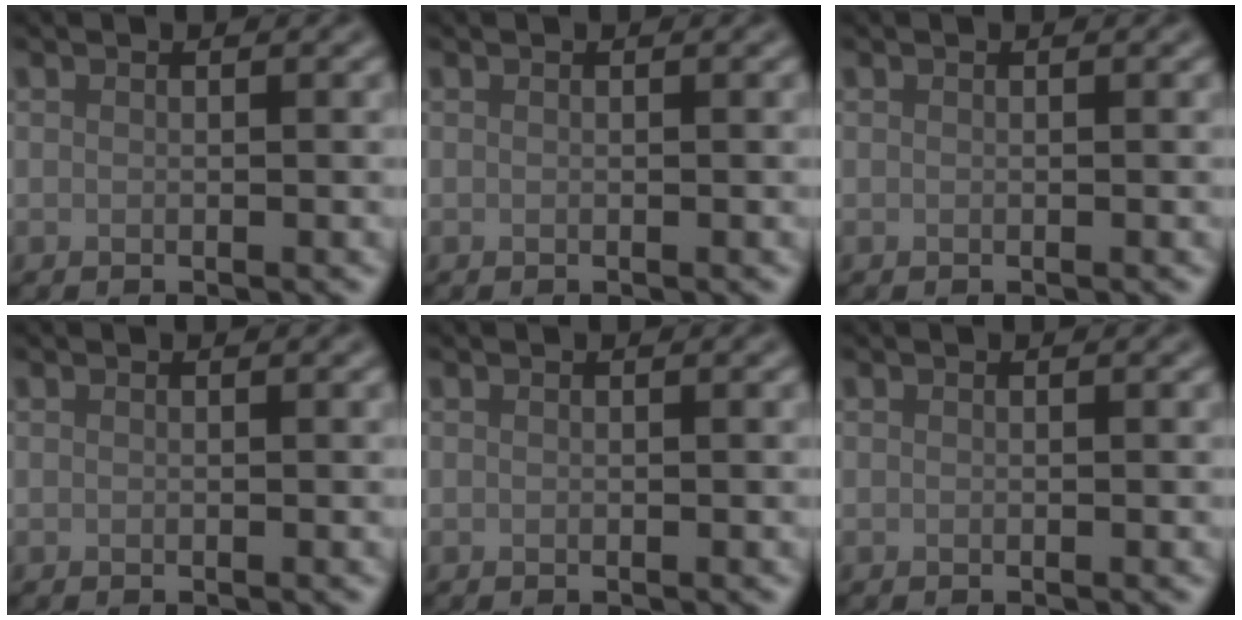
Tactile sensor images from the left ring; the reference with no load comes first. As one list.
[{"total": 0.0}, {"total": 0.0}, {"total": 0.0}, {"total": 0.0}, {"total": 0.0}]